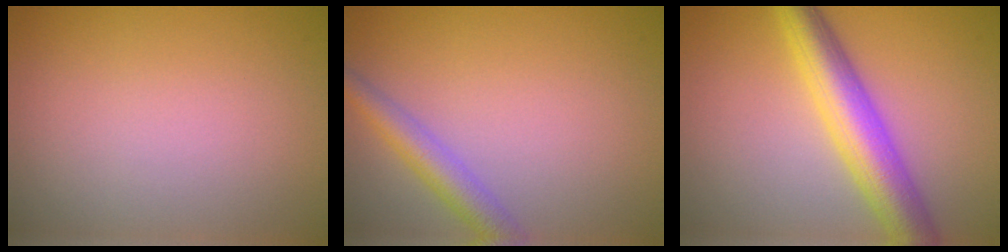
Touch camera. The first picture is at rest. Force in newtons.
{"total": 3.1, "press": 3.1, "slide": 0.2}
{"total": 6.5, "press": 6.5, "slide": 0.2}